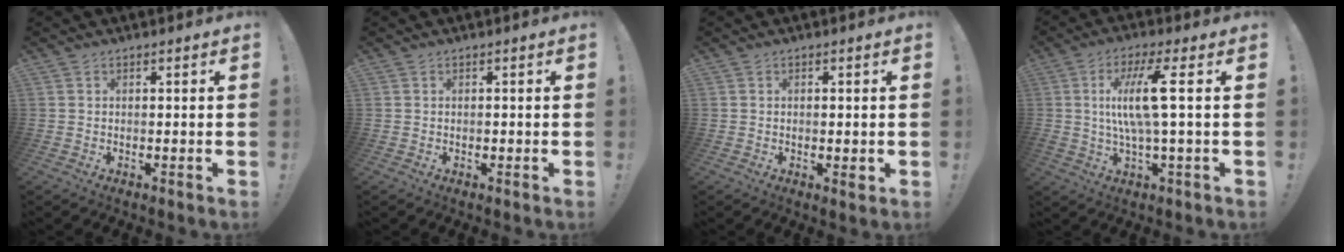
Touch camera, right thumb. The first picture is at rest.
{"total": 0.5, "force": [-0.3, 0.4, 0.2], "torque": [-0.004, 0.002, -0.007]}
{"total": 1.7, "force": [-0.3, 0.5, 1.6], "torque": [-0.016, -0.001, -0.006]}
{"total": 12.2, "force": [1.5, 1.2, 12.1], "torque": [-0.229, -0.008, 0.009]}